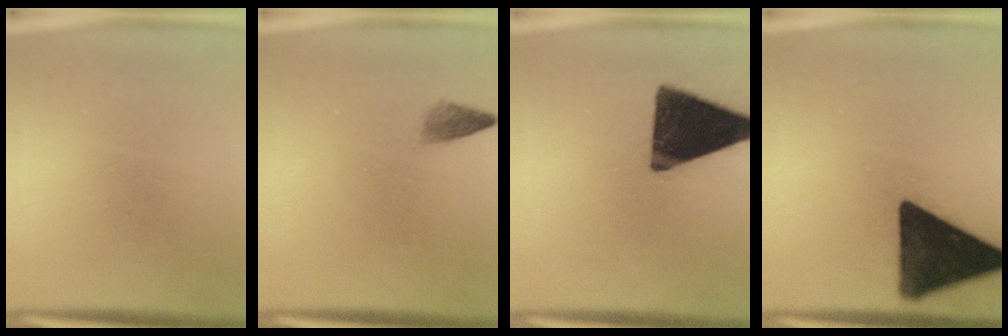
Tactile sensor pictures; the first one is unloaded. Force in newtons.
{"total": 1.6}
{"total": 16.3}
{"total": 17.1}